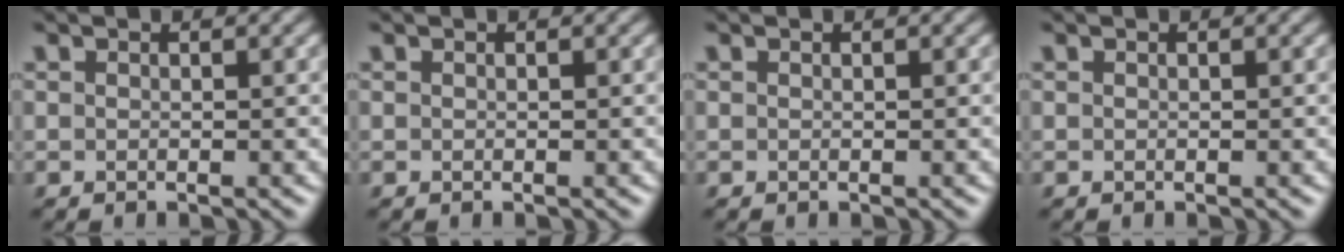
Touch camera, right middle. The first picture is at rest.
{"total": 0.0}
{"total": 0.0}
{"total": 0.0}